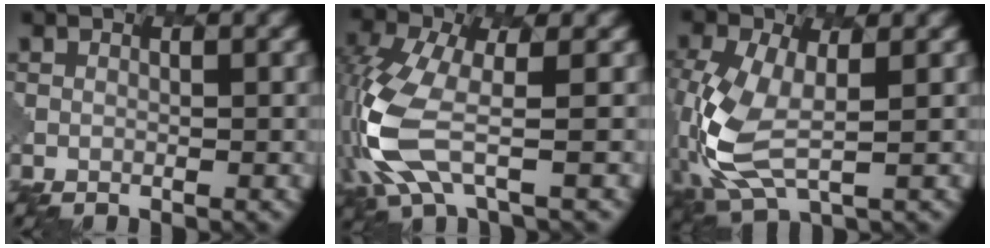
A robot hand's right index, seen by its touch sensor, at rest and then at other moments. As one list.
[{"total": 7.4, "force": [-1.9, 3.1, 6.5], "torque": [-0.185, -0.010, -0.047]}, {"total": 7.8, "force": [-1.1, 4.3, 6.5], "torque": [-0.175, -0.010, -0.025]}]